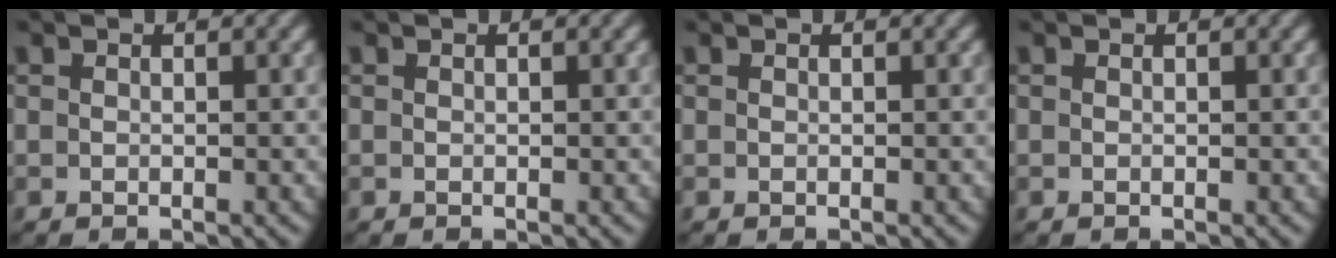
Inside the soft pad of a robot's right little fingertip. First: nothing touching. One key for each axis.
{"total": 0.0}
{"total": 0.0}
{"total": 0.0}